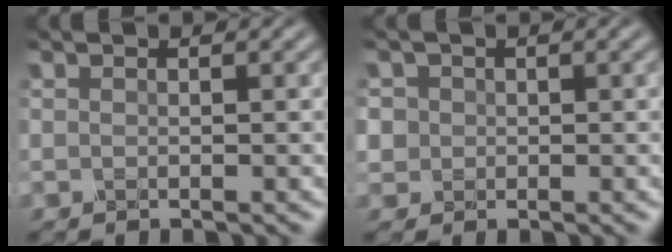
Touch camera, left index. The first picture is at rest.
{"total": 2.3, "force": [0.5, 2.1, 0.6], "torque": [-0.013, 0.007, 0.011]}